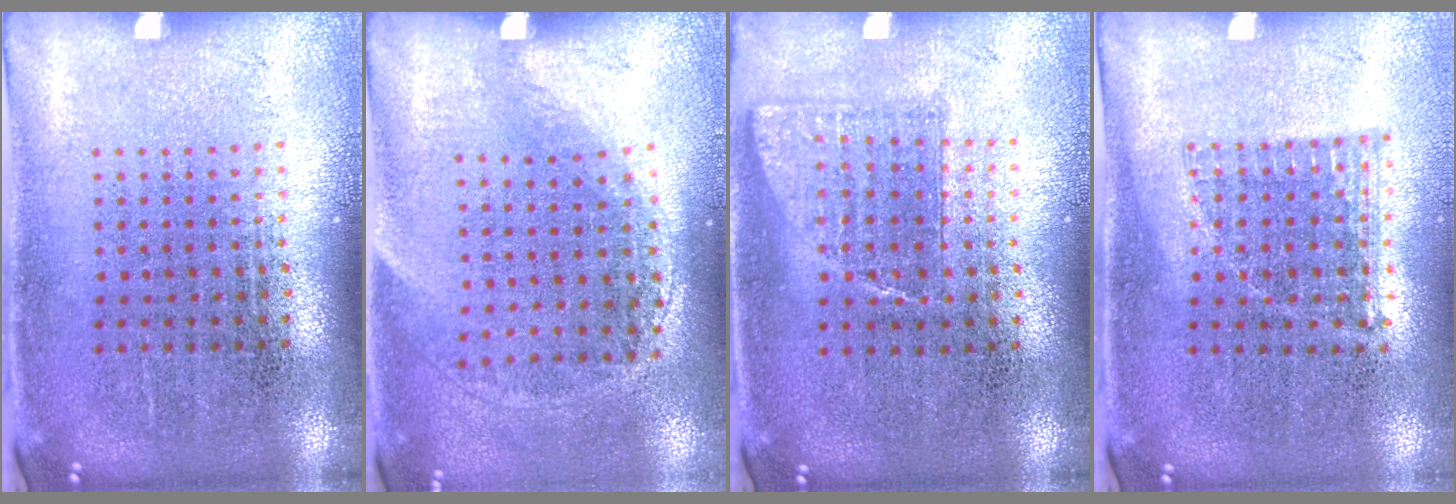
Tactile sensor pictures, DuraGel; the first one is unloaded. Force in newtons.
{"total": 1.4, "press": 1.0, "slide": 1.0}
{"total": 0.8, "press": 0.7, "slide": 0.2}
{"total": 0.9, "press": 0.8, "slide": 0.2}